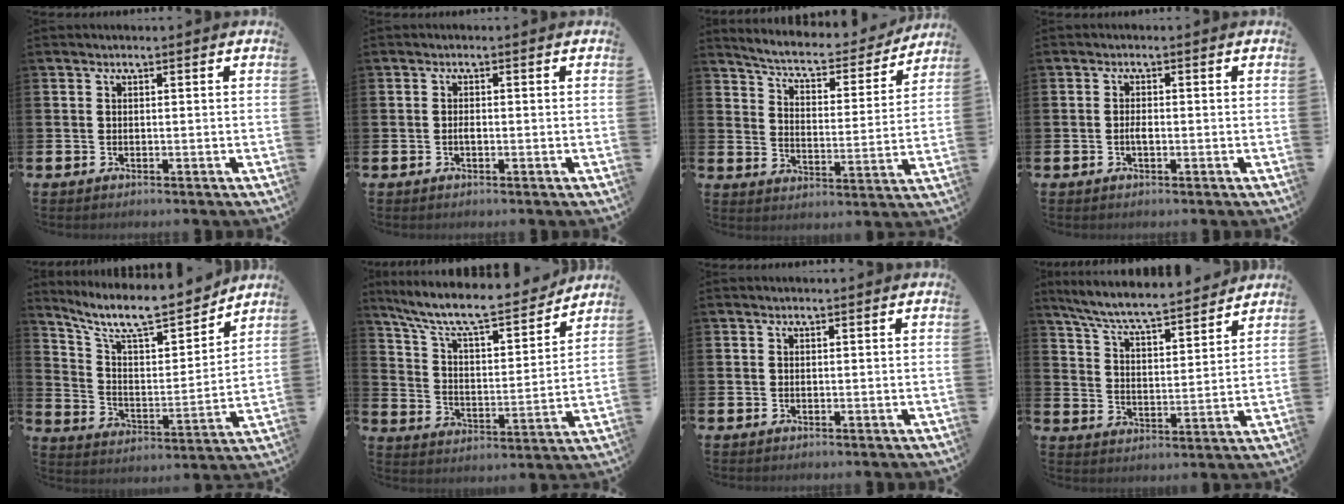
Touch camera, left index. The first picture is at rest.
{"total": 0.8, "force": [-0.3, 0.4, 0.7], "torque": [-0.012, -0.001, -0.006]}
{"total": 5.9, "force": [5.5, 1.3, 1.8], "torque": [-0.057, -0.043, 0.086]}
{"total": 1.3, "force": [-0.3, 0.5, 1.1], "torque": [-0.020, 0.000, -0.008]}
{"total": 10.3, "force": [9.2, 2.4, 4.0], "torque": [-0.113, -0.068, 0.158]}
{"total": 9.8, "force": [8.8, 1.9, 3.9], "torque": [-0.110, -0.061, 0.146]}
{"total": 0.0}
{"total": 7.0, "force": [6.7, 0.3, 2.1], "torque": [-0.072, -0.050, 0.114]}